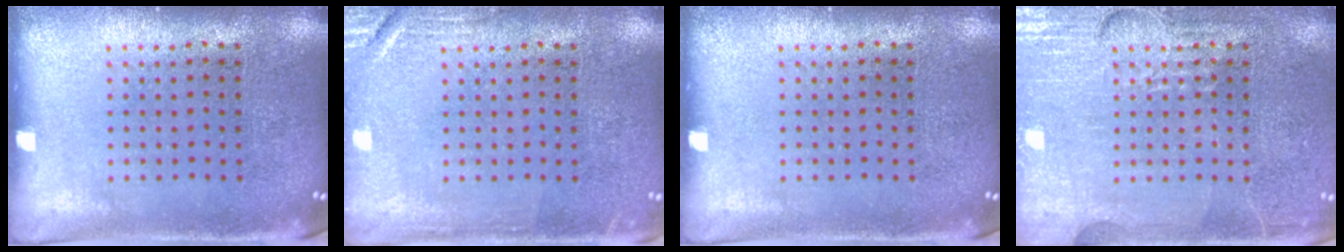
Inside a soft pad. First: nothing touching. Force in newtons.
{"total": 2.1, "press": 2.0, "slide": 0.4}
{"total": 0.0}
{"total": 5.4, "press": 5.3, "slide": 0.6}